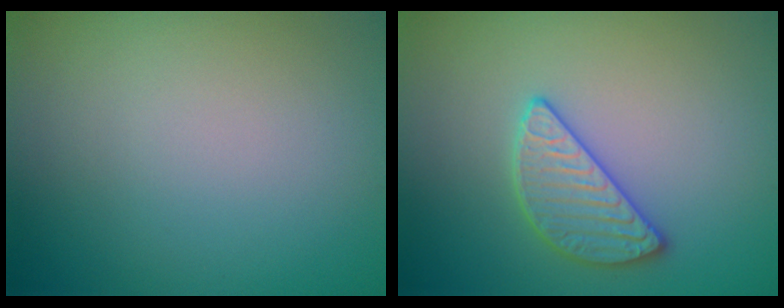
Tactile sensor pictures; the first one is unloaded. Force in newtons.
{"total": 2.8, "press": 2.8, "slide": 0.1}